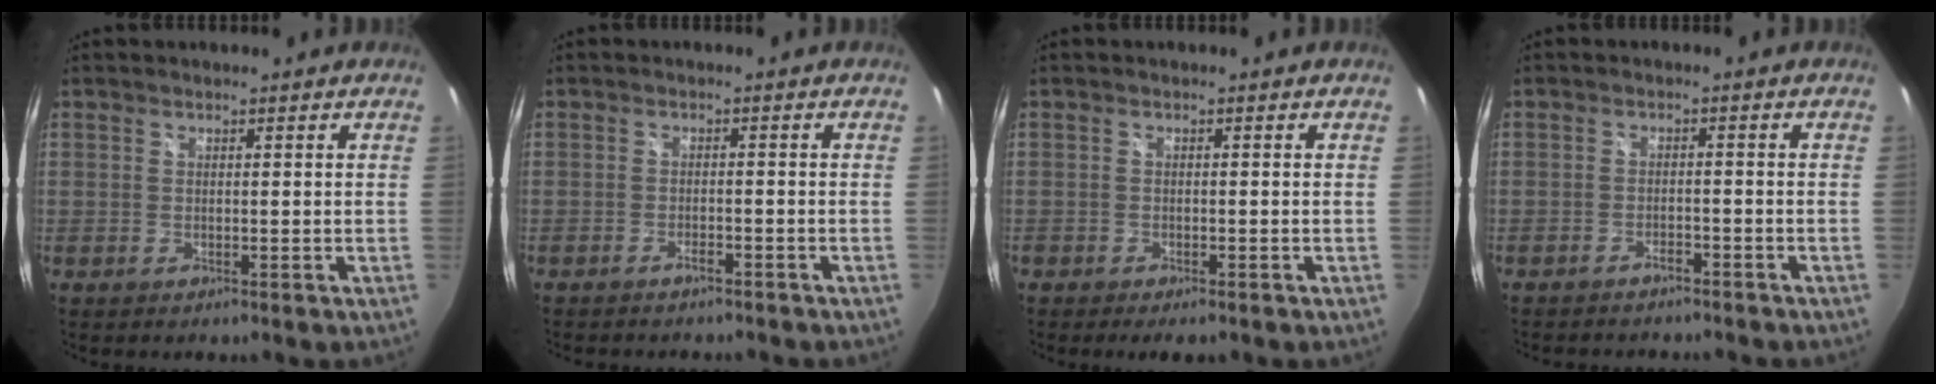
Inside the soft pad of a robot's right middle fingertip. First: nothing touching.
{"total": 2.7, "force": [-2.4, 0.7, 1.0], "torque": [-0.029, -0.004, -0.038]}
{"total": 2.8, "force": [-2.2, 0.9, 1.6], "torque": [-0.032, -0.014, -0.034]}
{"total": 4.7, "force": [-4.3, 1.4, 1.4], "torque": [-0.044, -0.005, -0.062]}